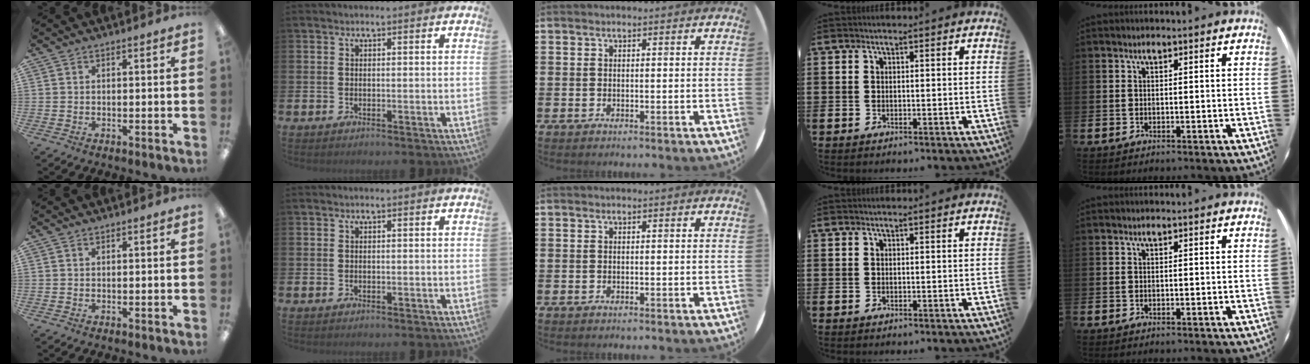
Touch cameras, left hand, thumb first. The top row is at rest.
{}